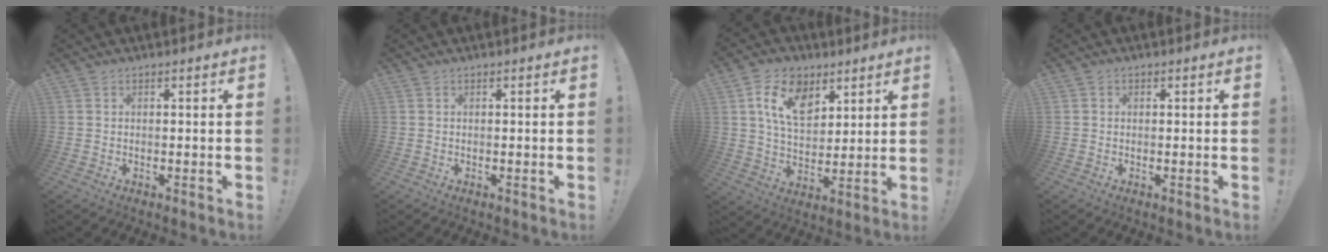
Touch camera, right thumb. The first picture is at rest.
{"total": 0.0}
{"total": 13.7, "force": [6.6, 8.9, 8.0], "torque": [-0.136, -0.019, 0.126]}
{"total": 0.5, "force": [0.0, 0.5, 0.1], "torque": [0.000, 0.001, -0.001]}